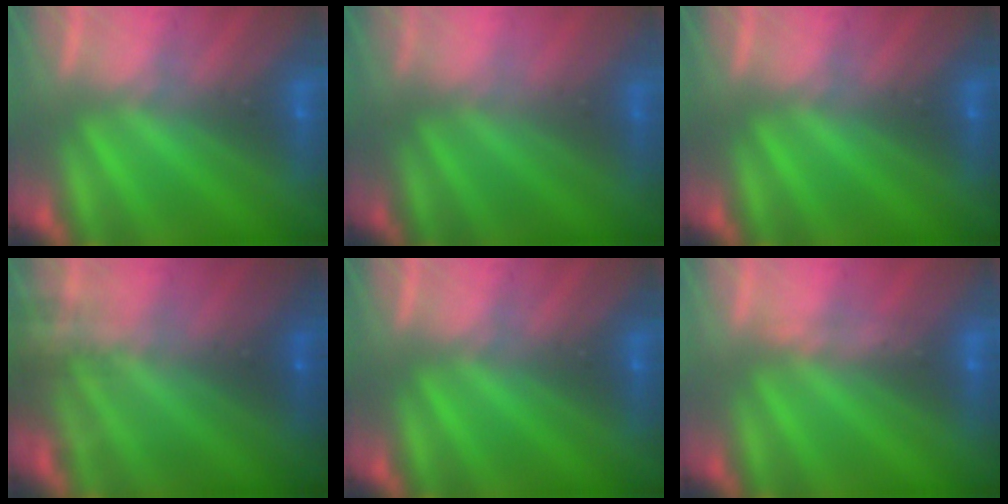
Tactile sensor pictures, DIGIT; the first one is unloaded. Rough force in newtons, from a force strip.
{"total": 2.6}
{"total": 0.0}
{"total": 7.6}
{"total": 0.0}
{"total": 3.4}